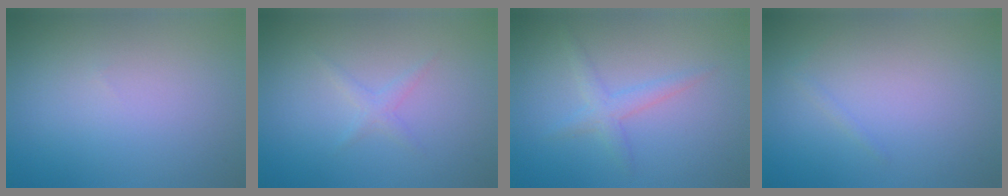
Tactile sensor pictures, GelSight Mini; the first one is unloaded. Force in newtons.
{"total": 1.1, "press": 1.1, "slide": 0.1}
{"total": 2.0, "press": 2.0, "slide": 0.1}
{"total": 0.5, "press": 0.5, "slide": 0.0}